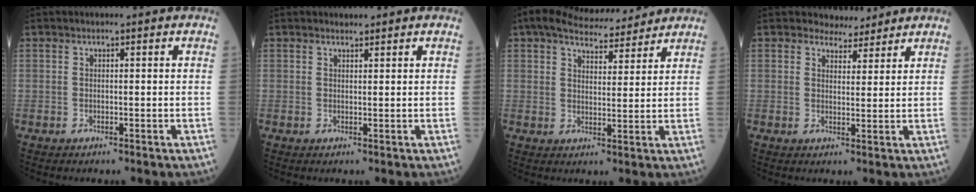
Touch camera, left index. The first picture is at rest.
{"total": 0.9, "force": [0.8, 0.2, 0.2], "torque": [-0.011, 0.002, 0.014]}
{"total": 10.5, "force": [9.4, 2.5, 3.8], "torque": [-0.061, 0.021, 0.136]}
{"total": 3.5, "force": [3.3, 1.2, 0.1], "torque": [-0.001, 0.000, 0.048]}